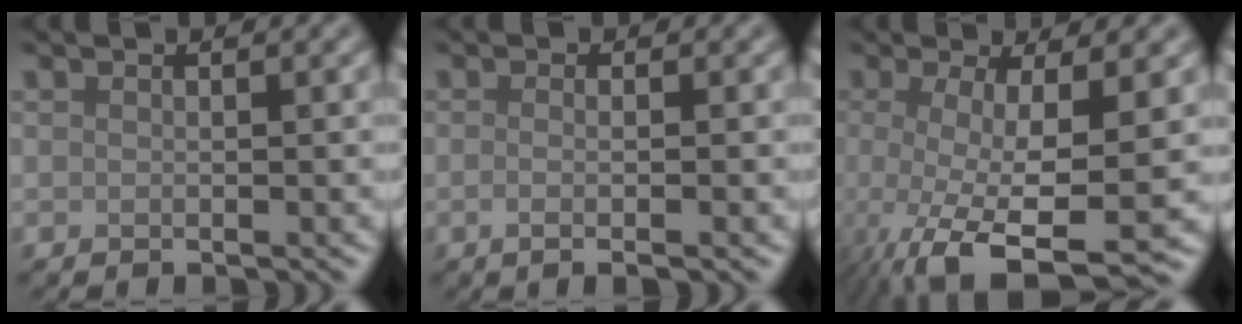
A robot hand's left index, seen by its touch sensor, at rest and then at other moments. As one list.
[{"total": 2.6, "force": [-0.3, 1.0, 2.4], "torque": [-0.023, -0.006, -0.016]}, {"total": 9.6, "force": [-2.7, 2.5, 8.9], "torque": [-0.145, -0.021, -0.044]}]